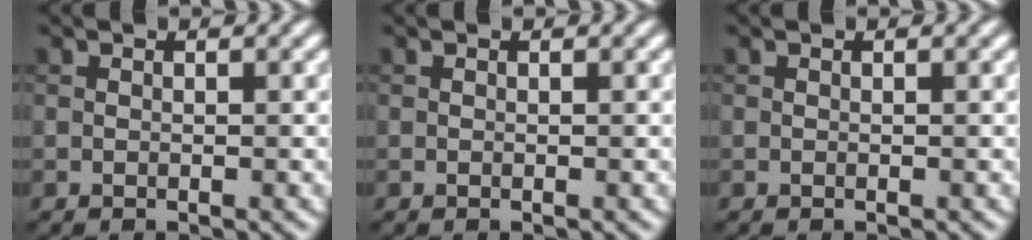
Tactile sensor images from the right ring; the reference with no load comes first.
{"total": 0.0}
{"total": 0.0}